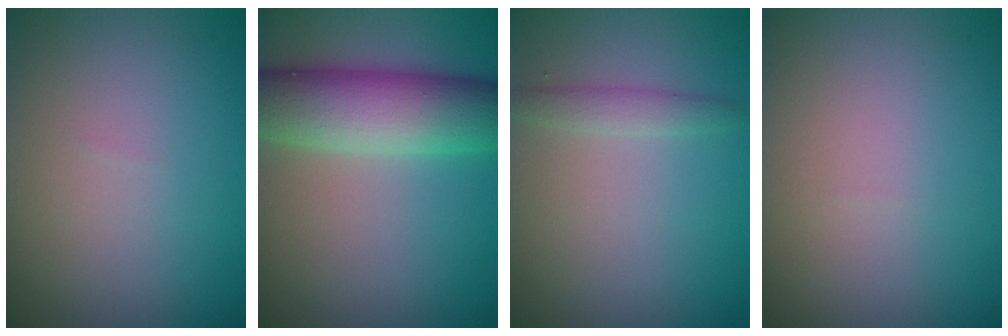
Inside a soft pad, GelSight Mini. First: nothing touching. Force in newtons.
{"total": 8.5, "press": 8.5, "slide": 0.4}
{"total": 1.5, "press": 1.5, "slide": 0.1}
{"total": 0.0}